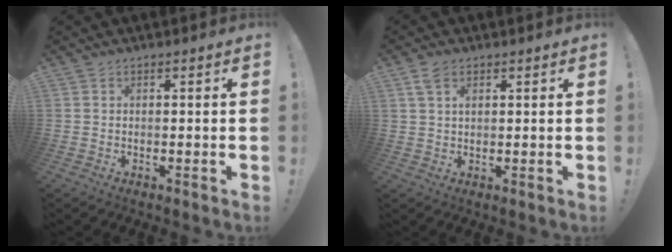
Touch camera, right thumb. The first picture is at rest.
{"total": 3.0, "force": [1.6, 1.7, 1.8], "torque": [-0.026, -0.003, 0.027]}